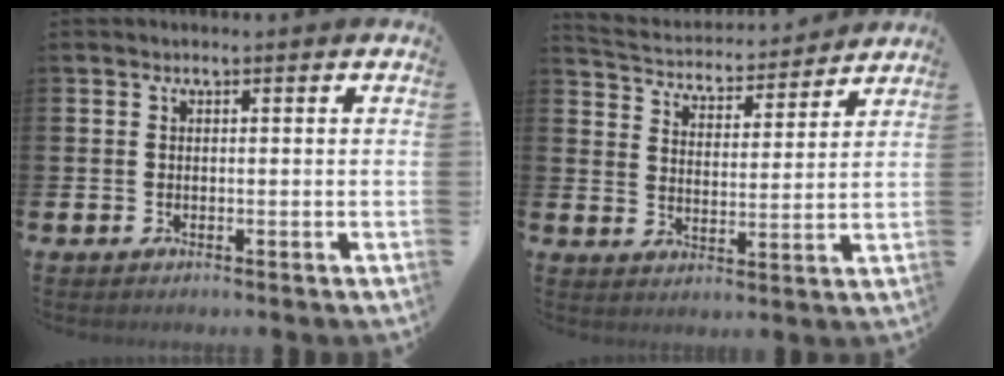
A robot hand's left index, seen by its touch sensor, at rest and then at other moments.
{"total": 4.2, "force": [4.0, 1.2, 0.2], "torque": [-0.034, -0.038, 0.065]}